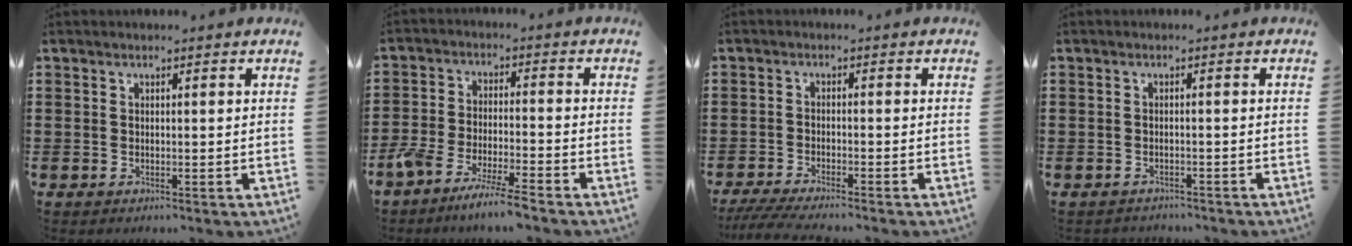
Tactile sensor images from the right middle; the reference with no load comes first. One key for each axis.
{"total": 6.3, "fx": -5.7, "fy": -0.3, "fz": 2.5, "tx": -0.059, "ty": -0.016, "tz": -0.112}
{"total": 3.2, "fx": -2.9, "fy": -0.1, "fz": 1.3, "tx": -0.036, "ty": -0.010, "tz": -0.062}
{"total": 1.0, "fx": -1.0, "fy": 0.2, "fz": -0.1, "tx": -0.002, "ty": 0.002, "tz": -0.021}